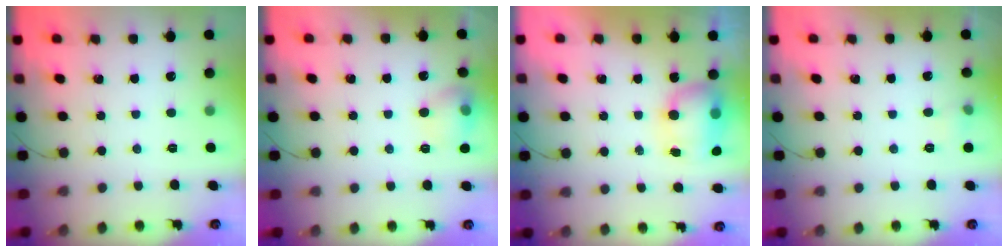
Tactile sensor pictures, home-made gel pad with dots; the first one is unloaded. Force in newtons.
{"total": 10.1, "press": 10.0, "slide": 1.4}
{"total": 11.8, "press": 9.4, "slide": 7.2}
{"total": 4.0, "press": 3.8, "slide": 1.2}